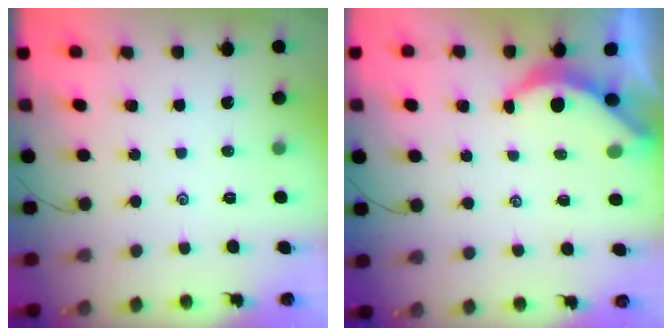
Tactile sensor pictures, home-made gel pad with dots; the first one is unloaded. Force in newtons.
{"total": 4.4, "press": 4.4, "slide": 0.5}